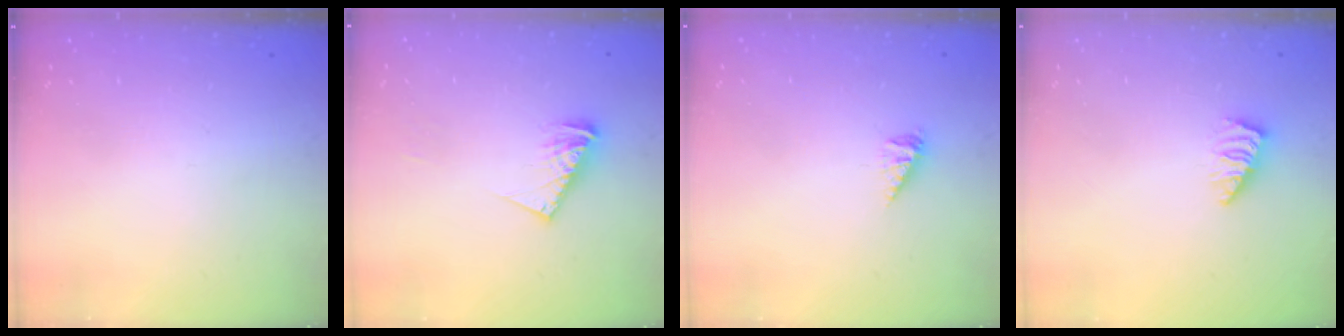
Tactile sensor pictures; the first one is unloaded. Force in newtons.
{"total": 9.9, "press": 9.8, "slide": 1.0}
{"total": 3.4, "press": 3.4, "slide": 0.4}
{"total": 1.2, "press": 1.1, "slide": 0.4}